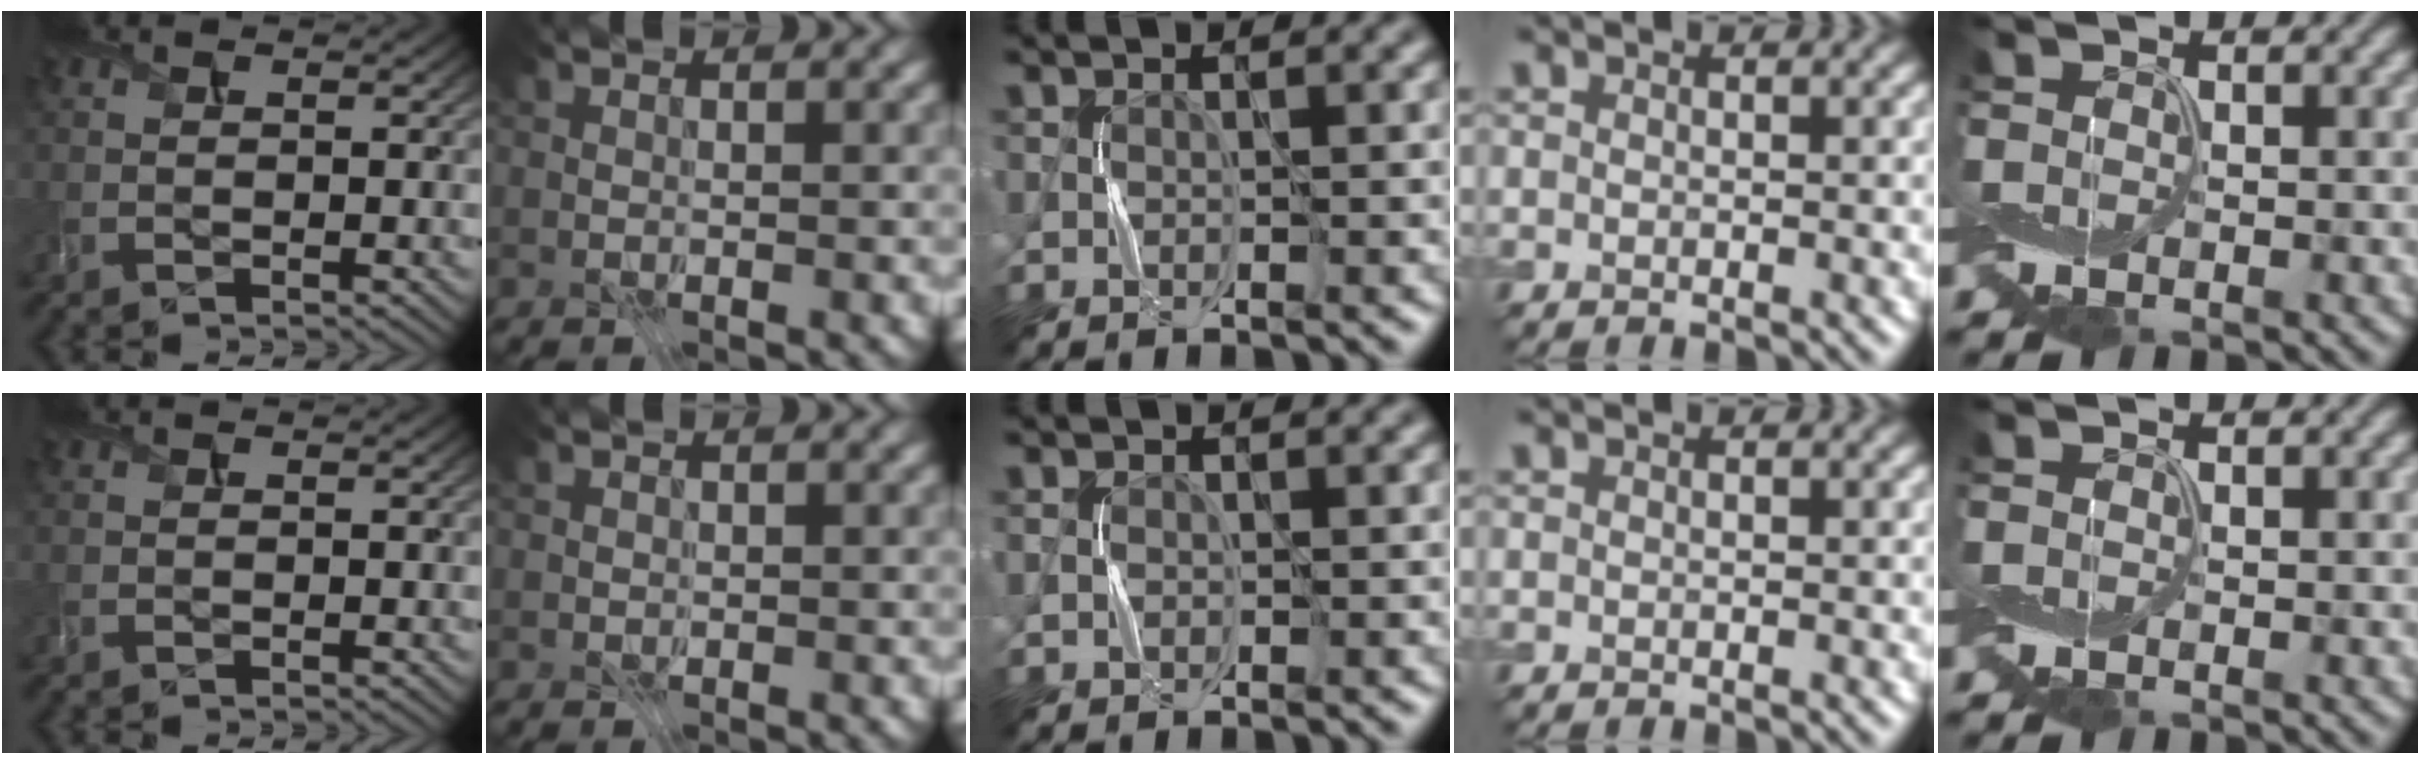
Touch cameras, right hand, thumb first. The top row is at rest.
{"index": {"total": 0.5, "force": [0.1, 0.5, 0.1], "torque": [-0.002, 0.000, 0.001]}, "middle": {"total": 0.6, "force": [0.1, 0.6, 0.1], "torque": [0.000, 0.002, 0.001]}}